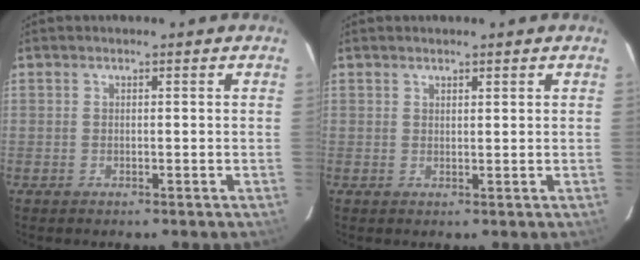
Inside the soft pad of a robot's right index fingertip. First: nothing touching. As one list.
[{"total": 1.1, "force": [1.0, 0.3, 0.4], "torque": [-0.008, 0.001, 0.017]}]